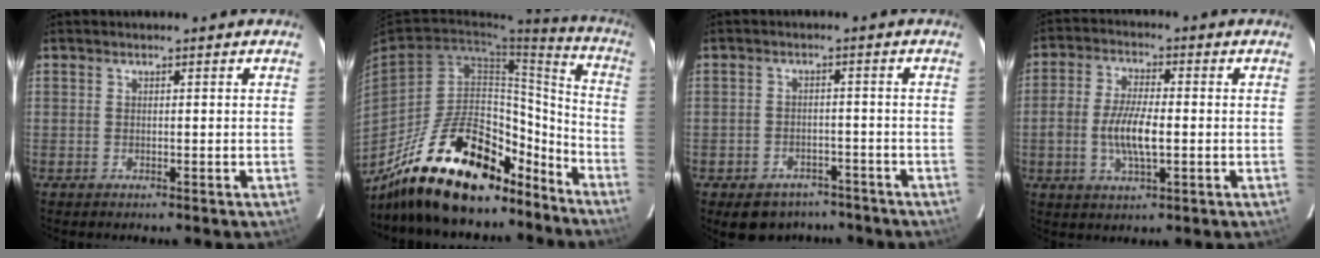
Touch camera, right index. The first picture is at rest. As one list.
[{"total": 29.1, "force": [-21.8, 11.8, 15.4], "torque": [-0.262, 0.037, -0.317]}, {"total": 9.6, "force": [-7.2, 5.7, 2.8], "torque": [-0.071, 0.017, -0.085]}, {"total": 8.2, "force": [-1.3, 3.2, 7.4], "torque": [-0.150, 0.004, -0.025]}]